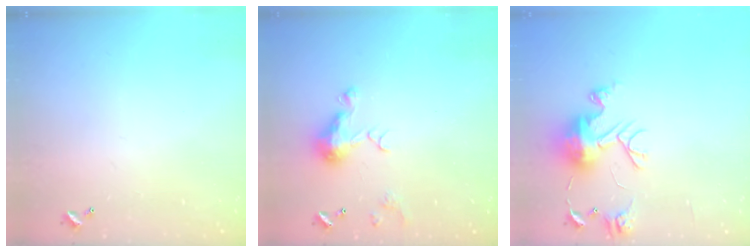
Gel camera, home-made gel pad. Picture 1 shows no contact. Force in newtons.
{"total": 7.3, "press": 7.3, "slide": 1.0}
{"total": 10.8, "press": 10.8, "slide": 1.2}